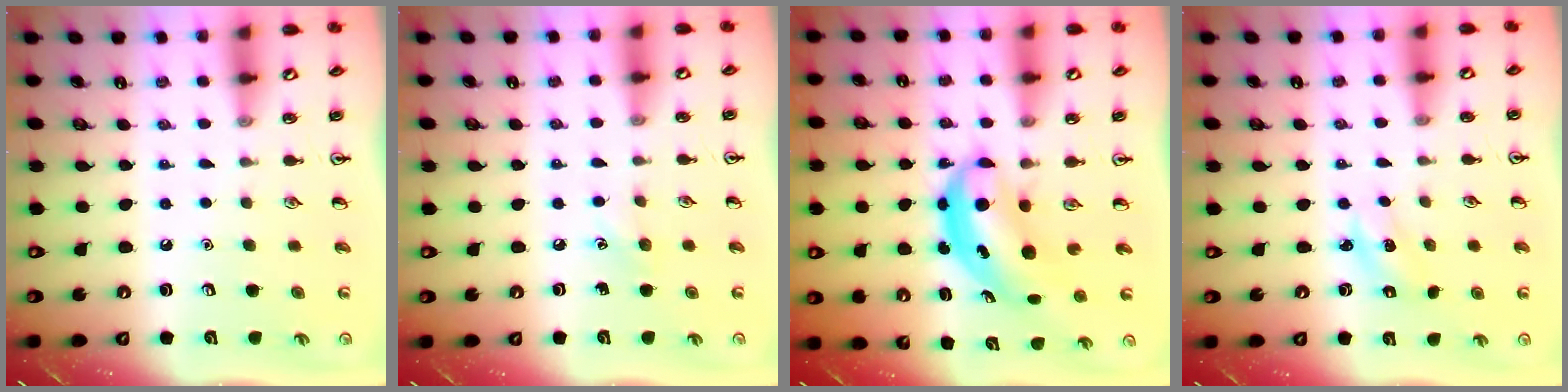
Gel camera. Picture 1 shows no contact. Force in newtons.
{"total": 5.3, "press": 5.2, "slide": 1.2}
{"total": 5.2, "press": 5.1, "slide": 1.3}
{"total": 2.3, "press": 2.2, "slide": 0.4}